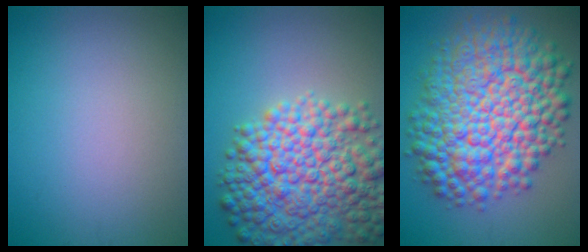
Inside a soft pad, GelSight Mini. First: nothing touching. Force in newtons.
{"total": 11.2, "press": 11.2, "slide": 0.4}
{"total": 13.9, "press": 13.9, "slide": 0.3}